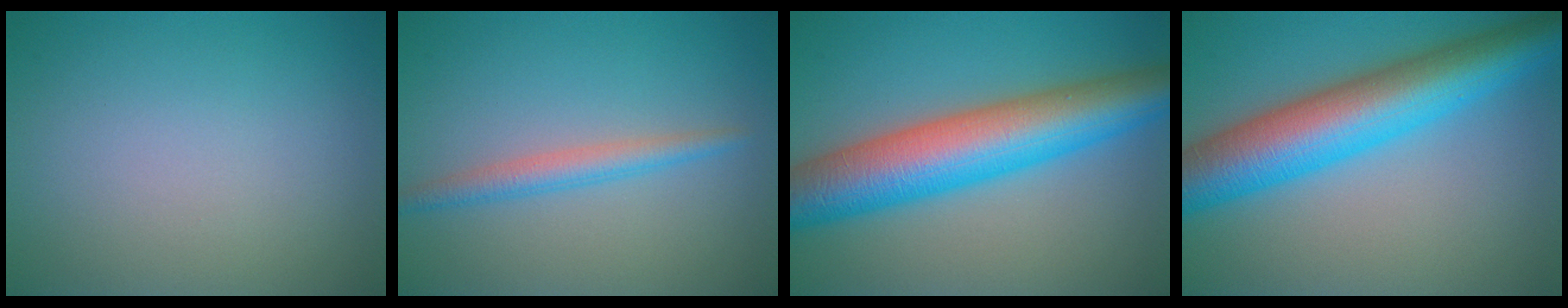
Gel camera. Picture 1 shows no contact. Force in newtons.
{"total": 2.3, "press": 2.3, "slide": 0.1}
{"total": 10.7, "press": 10.7, "slide": 0.1}
{"total": 10.6, "press": 10.6, "slide": 0.1}